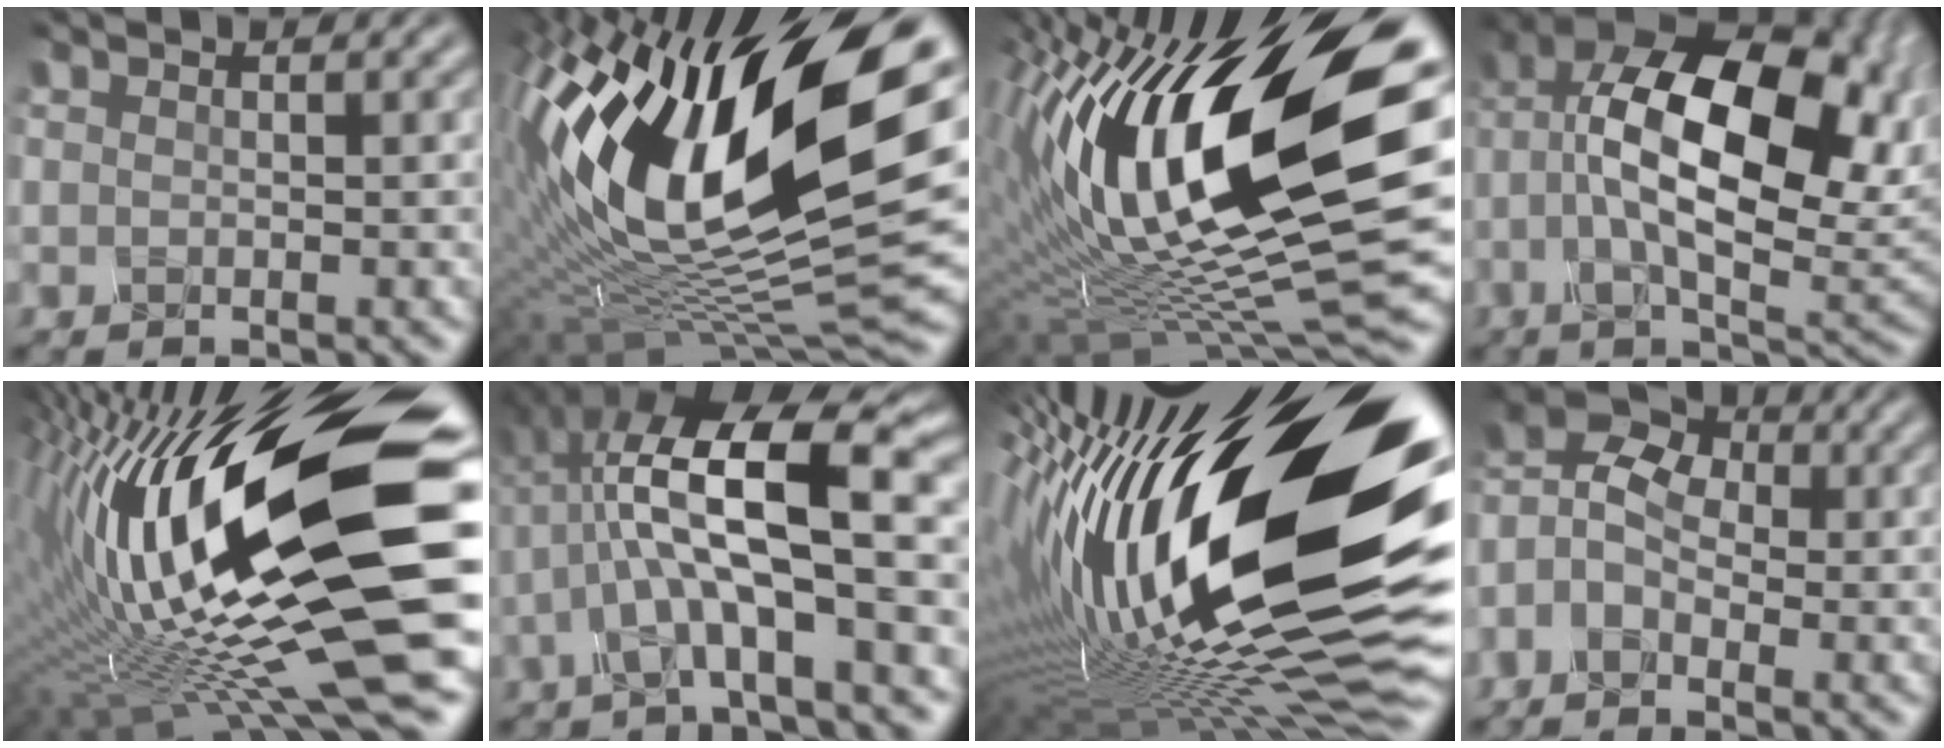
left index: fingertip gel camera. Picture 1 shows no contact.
{"total": 16.5, "force": [3.3, 7.0, 14.6], "torque": [-0.286, 0.007, 0.063]}
{"total": 17.0, "force": [3.0, 5.9, 15.7], "torque": [-0.299, 0.007, 0.061]}
{"total": 15.6, "force": [0.0, 7.9, 13.5], "torque": [-0.207, 0.009, 0.013]}
{"total": 19.5, "force": [0.0, 4.9, 18.8], "torque": [-0.348, -0.011, 0.011]}
{"total": 9.1, "force": [-1.6, 2.0, 8.7], "torque": [-0.166, 0.012, -0.010]}
{"total": 21.7, "force": [0.4, 7.1, 20.5], "torque": [-0.388, -0.017, 0.008]}
{"total": 5.2, "force": [-2.7, 3.4, 2.9], "torque": [-0.066, 0.022, -0.037]}